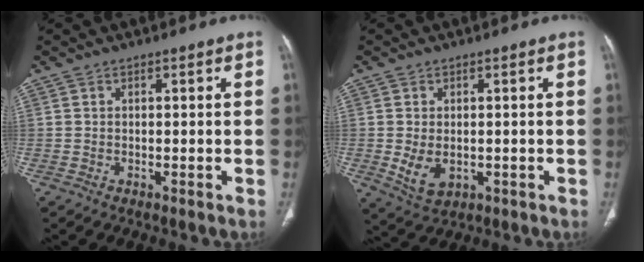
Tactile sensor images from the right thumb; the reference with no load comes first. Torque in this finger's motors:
{"motor_torque": [-0.42, 0.67, 0.00, 0.00, 0.17]}